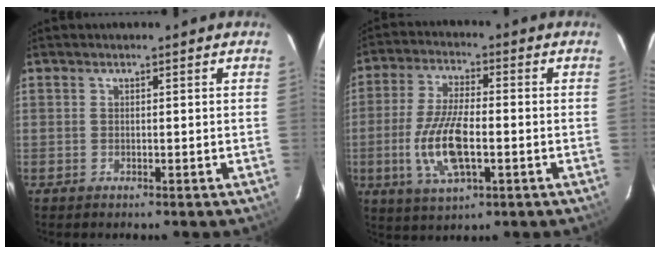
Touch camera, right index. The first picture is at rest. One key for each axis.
{"total": 12.1, "fx": -2.8, "fy": 4.3, "fz": 11.0, "tx": -0.231, "ty": -0.007, "tz": -0.053}